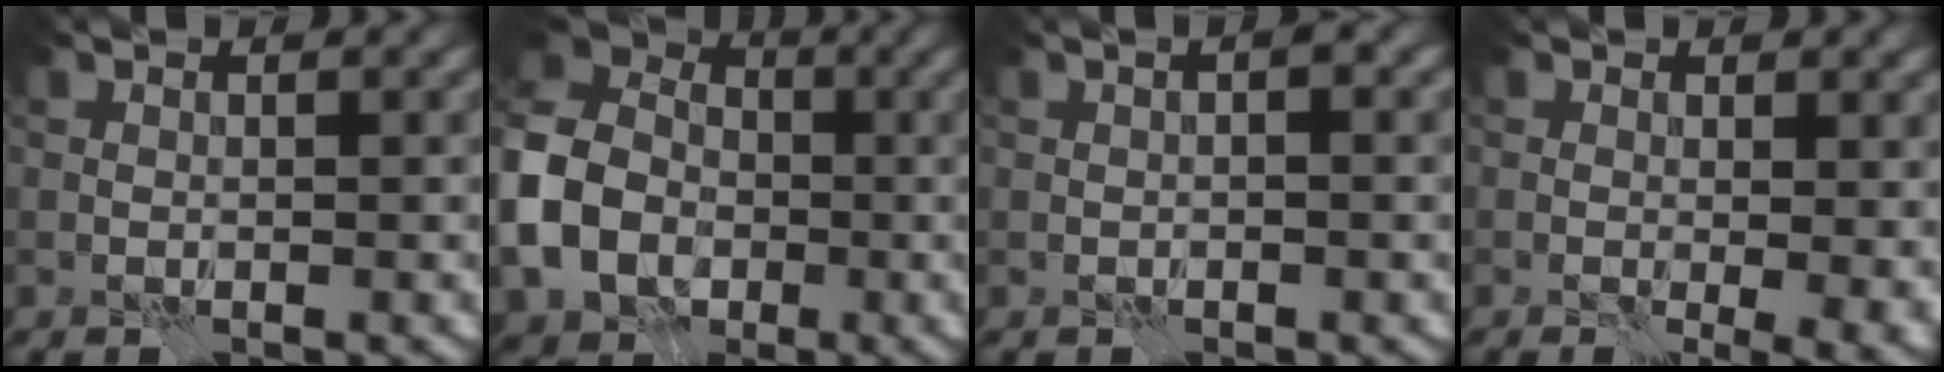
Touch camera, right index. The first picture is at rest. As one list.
[{"total": 11.7, "force": [-2.8, 9.3, 6.4], "torque": [-0.155, -0.016, -0.054]}, {"total": 2.3, "force": [0.2, 0.8, 2.1], "torque": [-0.014, 0.001, -0.002]}, {"total": 4.5, "force": [0.2, 1.7, 4.1], "torque": [-0.035, -0.012, 0.011]}]